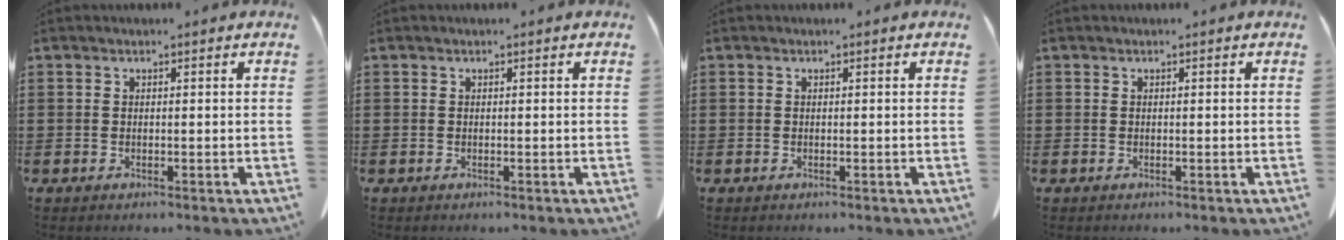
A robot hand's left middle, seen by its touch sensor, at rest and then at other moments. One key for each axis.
{"total": 0.0}
{"total": 0.0}
{"total": 0.0}